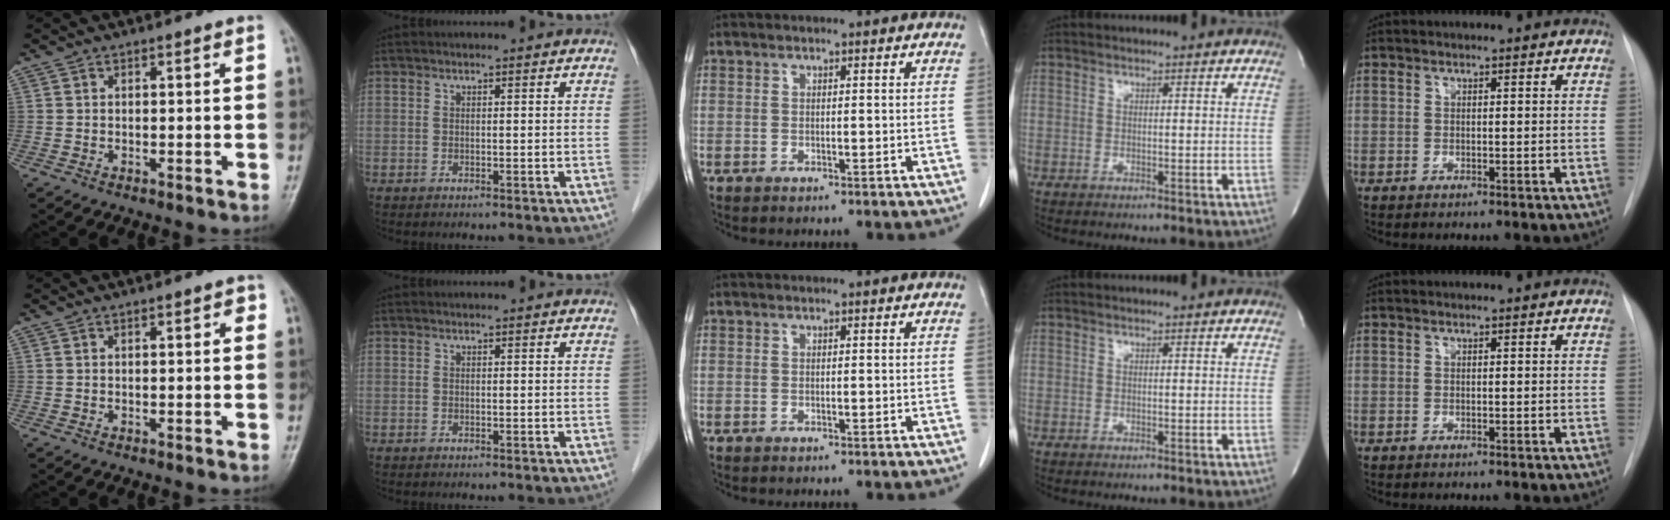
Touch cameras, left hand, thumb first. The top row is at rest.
{"thumb": {"total": 1.4, "force": [0.4, 0.6, 1.2], "torque": [-0.013, 0.002, 0.004]}, "index": {"total": 0.7, "force": [0.6, 0.1, 0.1], "torque": [-0.007, 0.008, 0.004]}}